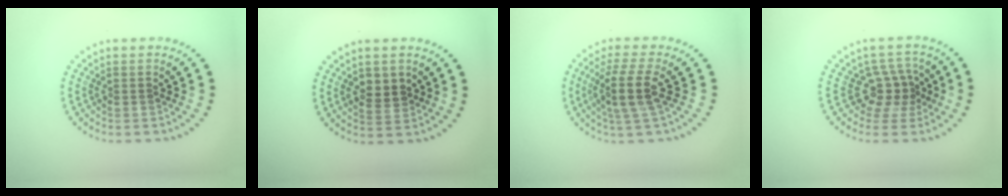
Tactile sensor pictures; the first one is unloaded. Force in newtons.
{"total": 2.5, "press": 2.4, "slide": 0.5}
{"total": 3.8, "press": 3.1, "slide": 2.3}
{"total": 2.9, "press": 2.3, "slide": 1.8}